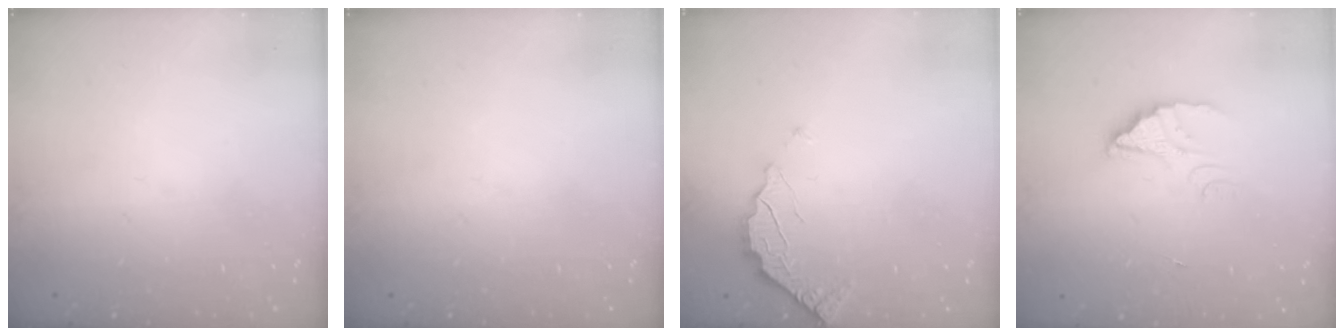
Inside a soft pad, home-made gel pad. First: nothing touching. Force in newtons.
{"total": 0.0}
{"total": 2.4, "press": 2.4, "slide": 0.2}
{"total": 1.6, "press": 1.6, "slide": 0.0}